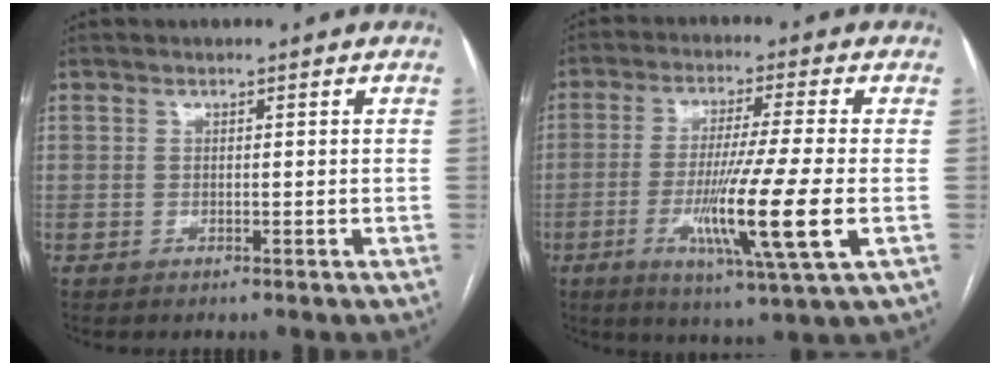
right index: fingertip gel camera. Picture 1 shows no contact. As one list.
[{"total": 13.3, "force": [-3.3, -0.9, 12.8], "torque": [-0.238, -0.031, -0.062]}]